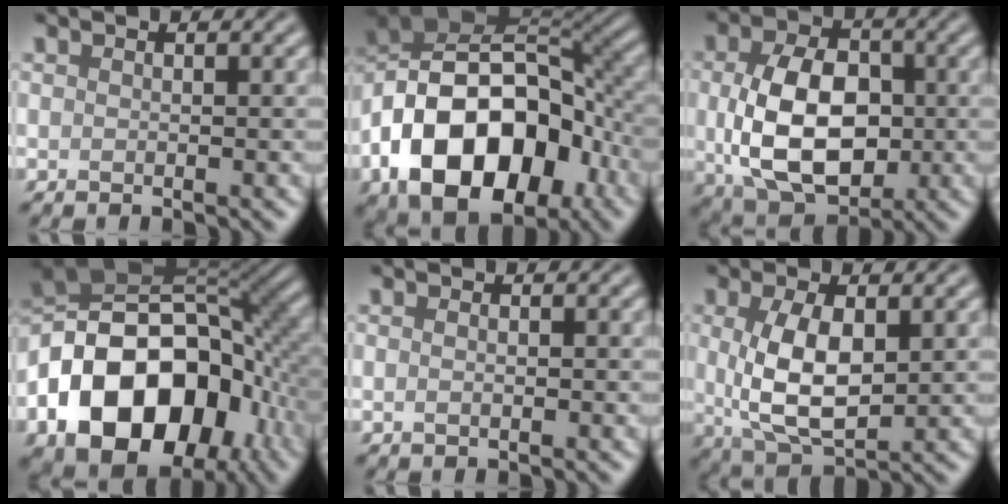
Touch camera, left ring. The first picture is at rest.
{"total": 16.0, "force": [-6.0, 10.2, 10.8], "torque": [-0.181, 0.001, -0.112]}
{"total": 10.2, "force": [-0.4, 6.7, 7.7], "torque": [-0.152, -0.011, 0.000]}
{"total": 17.3, "force": [-5.6, 12.1, 11.0], "torque": [-0.196, -0.002, -0.099]}
{"total": 1.0, "force": [0.0, 0.6, 0.8], "torque": [-0.012, -0.004, -0.001]}
{"total": 6.5, "force": [0.6, 3.1, 5.7], "torque": [-0.120, -0.006, 0.016]}